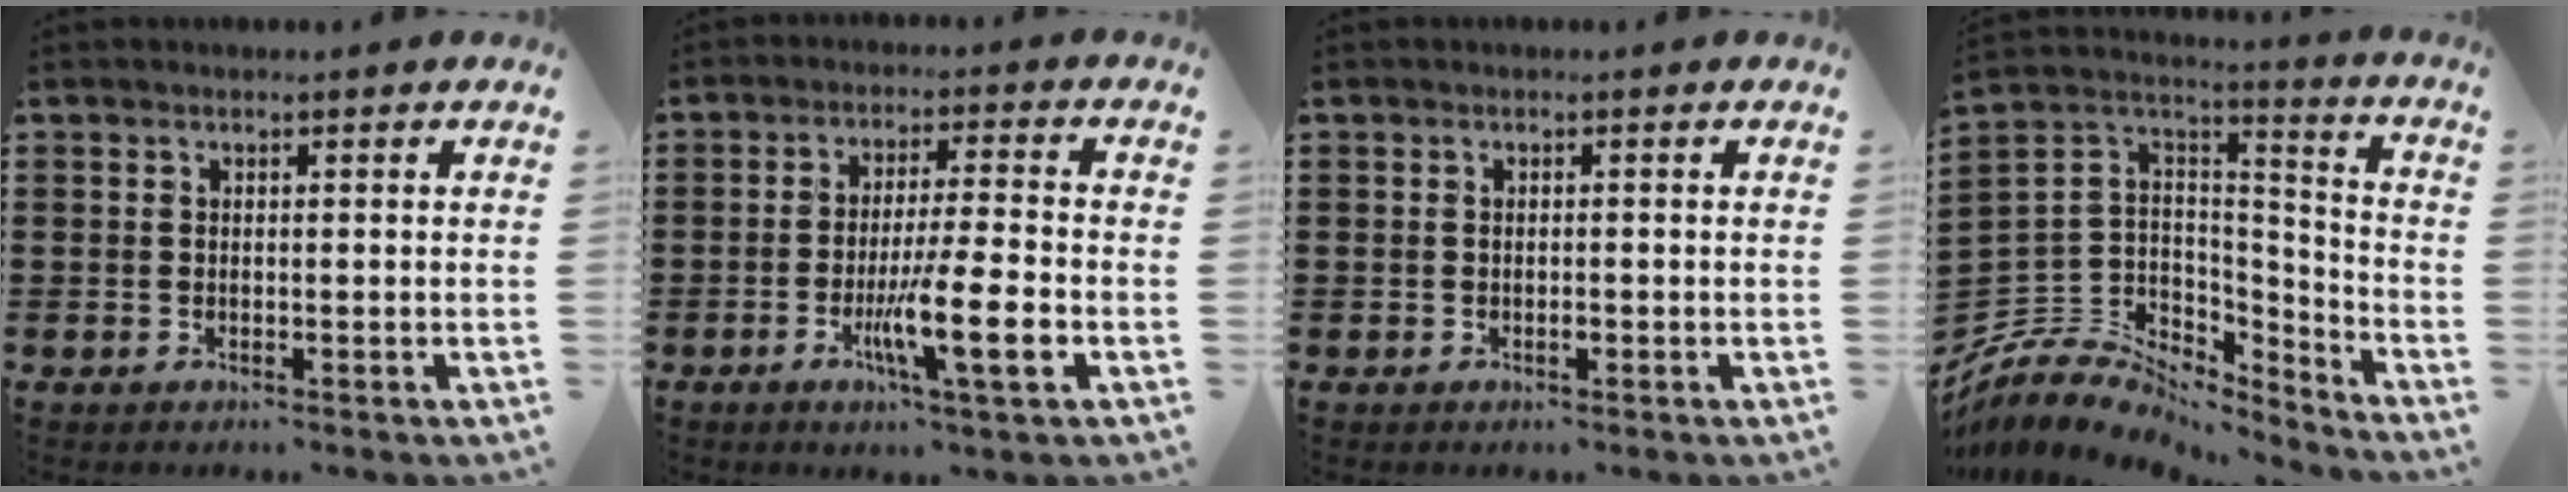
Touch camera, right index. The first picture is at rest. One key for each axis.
{"total": 9.8, "fx": -3.3, "fy": 0.9, "fz": 9.2, "tx": -0.161, "ty": -0.011, "tz": -0.057}
{"total": 0.8, "fx": -0.3, "fy": 0.2, "fz": 0.8, "tx": -0.014, "ty": -0.005, "tz": -0.004}
{"total": 7.4, "fx": -5.2, "fy": 5.0, "fz": 1.6, "tx": -0.059, "ty": -0.002, "tz": -0.101}